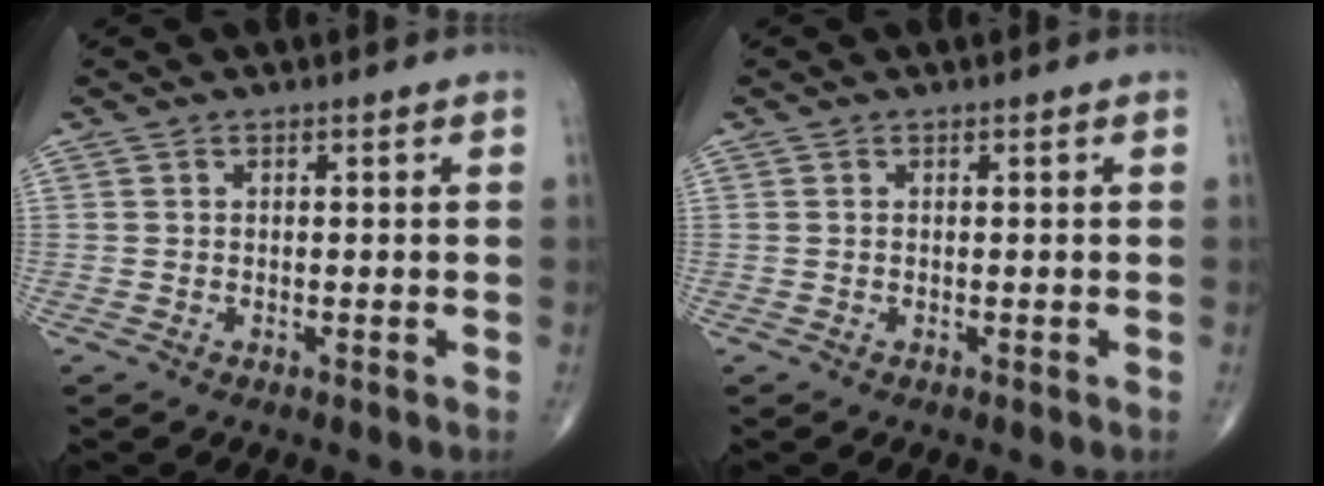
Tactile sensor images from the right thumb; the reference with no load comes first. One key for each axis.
{"total": 0.0}